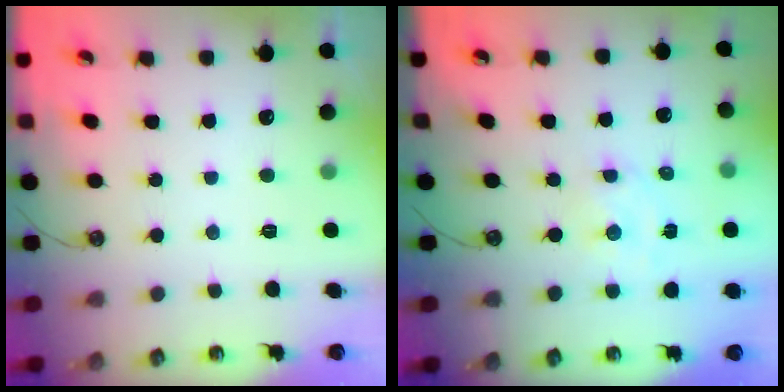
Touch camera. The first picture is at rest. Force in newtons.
{"total": 1.8, "press": 1.7, "slide": 0.4}